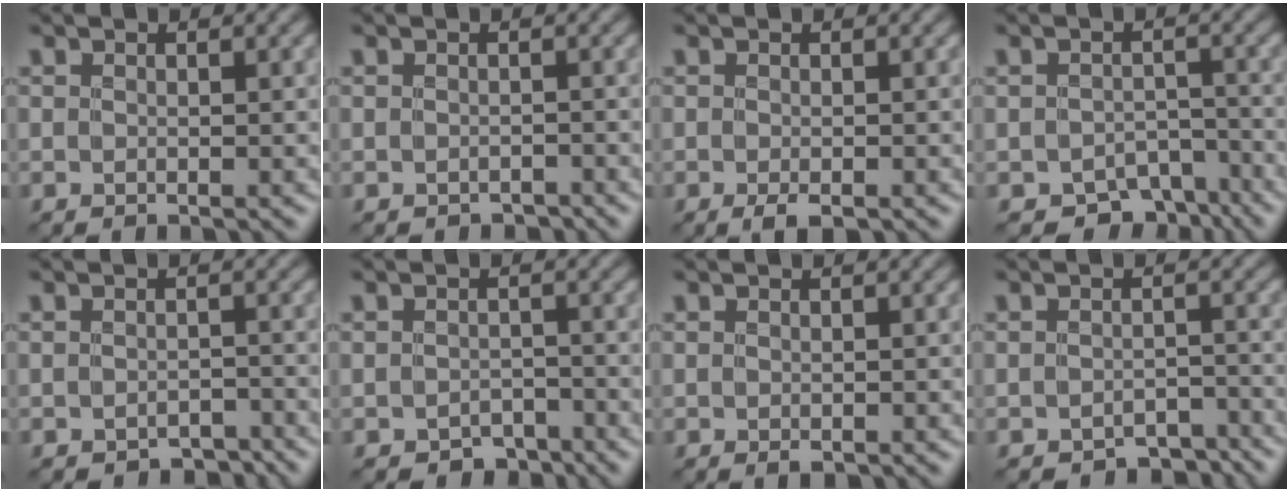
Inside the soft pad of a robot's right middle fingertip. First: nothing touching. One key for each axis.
{"total": 0.8, "fx": -0.7, "fy": 0.3, "fz": 0.1, "tx": -0.001, "ty": -0.004, "tz": -0.009}
{"total": 1.6, "fx": -0.8, "fy": 0.5, "fz": 1.2, "tx": -0.024, "ty": -0.007, "tz": -0.013}
{"total": 4.1, "fx": -3.0, "fy": 2.3, "fz": 1.7, "tx": -0.015, "ty": -0.009, "tz": -0.044}
{"total": 1.8, "fx": -1.6, "fy": 0.8, "fz": 0.4, "tx": 0.002, "ty": 0.002, "tz": -0.020}
{"total": 1.9, "fx": -1.5, "fy": 1.1, "fz": 0.5, "tx": -0.002, "ty": 0.002, "tz": -0.023}
{"total": 0.6, "fx": -0.3, "fy": 0.3, "fz": 0.4, "tx": -0.007, "ty": -0.003, "tz": -0.002}
{"total": 2.7, "fx": -2.4, "fy": 1.1, "fz": 0.7, "tx": -0.004, "ty": -0.001, "tz": -0.031}